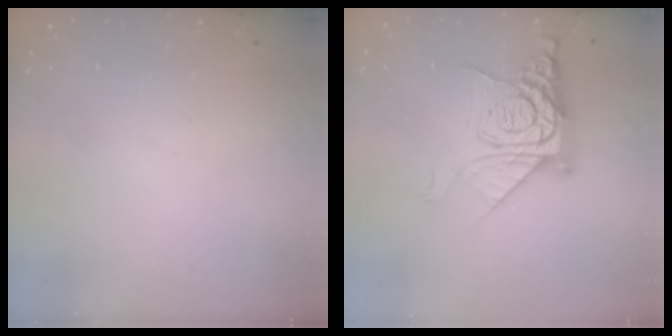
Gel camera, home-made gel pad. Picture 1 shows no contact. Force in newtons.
{"total": 13.7, "press": 13.6, "slide": 1.5}